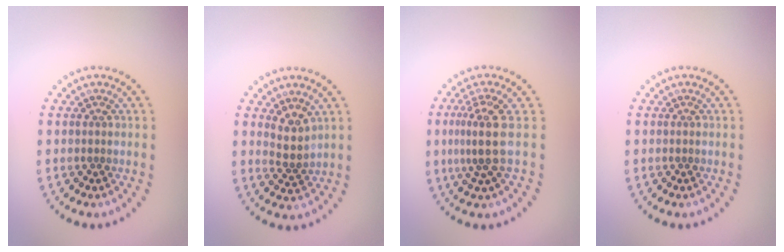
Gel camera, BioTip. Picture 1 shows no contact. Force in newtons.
{"total": 2.2, "press": 1.7, "slide": 1.4}
{"total": 3.1, "press": 2.2, "slide": 2.1}
{"total": 0.0}